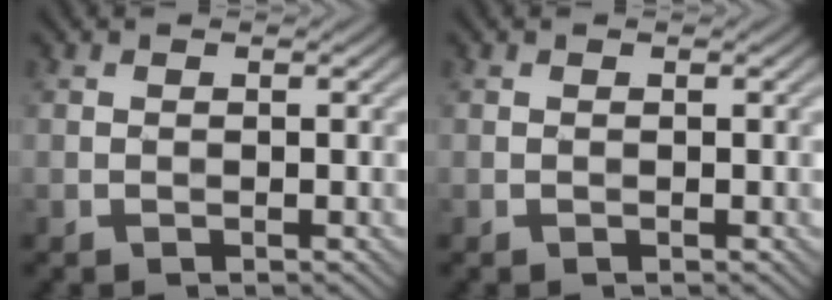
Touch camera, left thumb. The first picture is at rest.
{"total": 0.0}